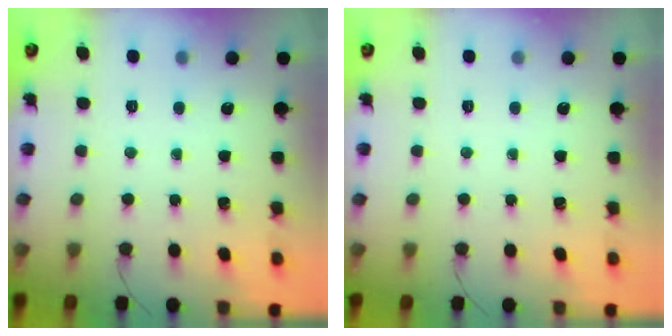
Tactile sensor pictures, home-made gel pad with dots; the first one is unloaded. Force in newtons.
{"total": 0.0}